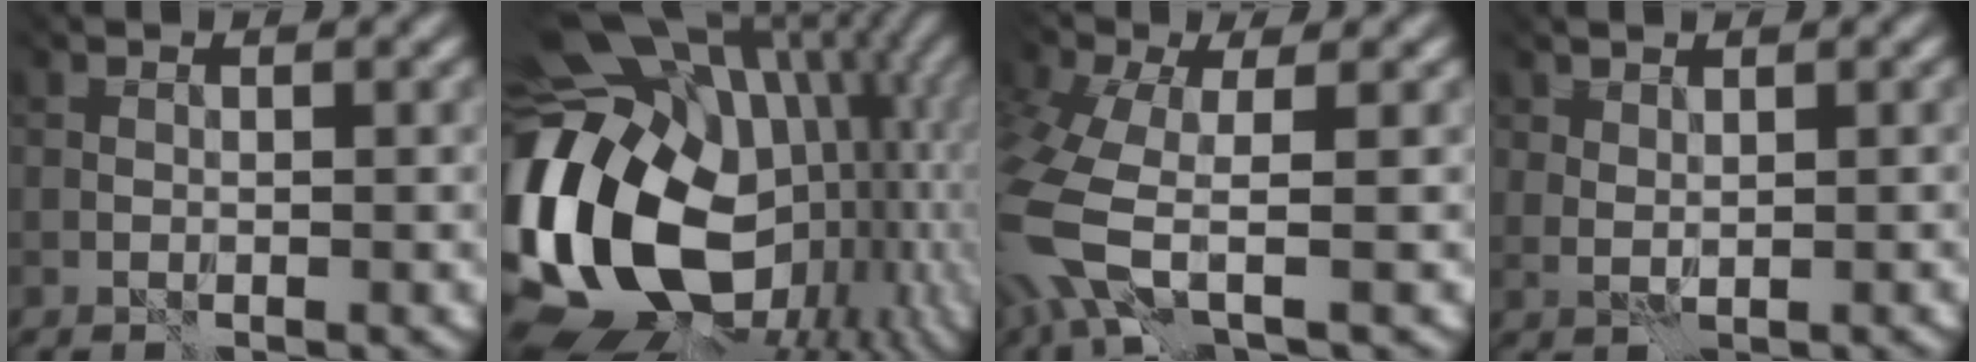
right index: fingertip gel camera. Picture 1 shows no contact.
{"total": 19.6, "force": [-0.6, 14.3, 13.4], "torque": [-0.264, -0.014, 0.005]}
{"total": 7.0, "force": [-2.0, 3.1, 5.9], "torque": [-0.170, -0.022, -0.048]}
{"total": 1.2, "force": [1.2, 0.2, -0.1], "torque": [-0.001, -0.001, 0.025]}